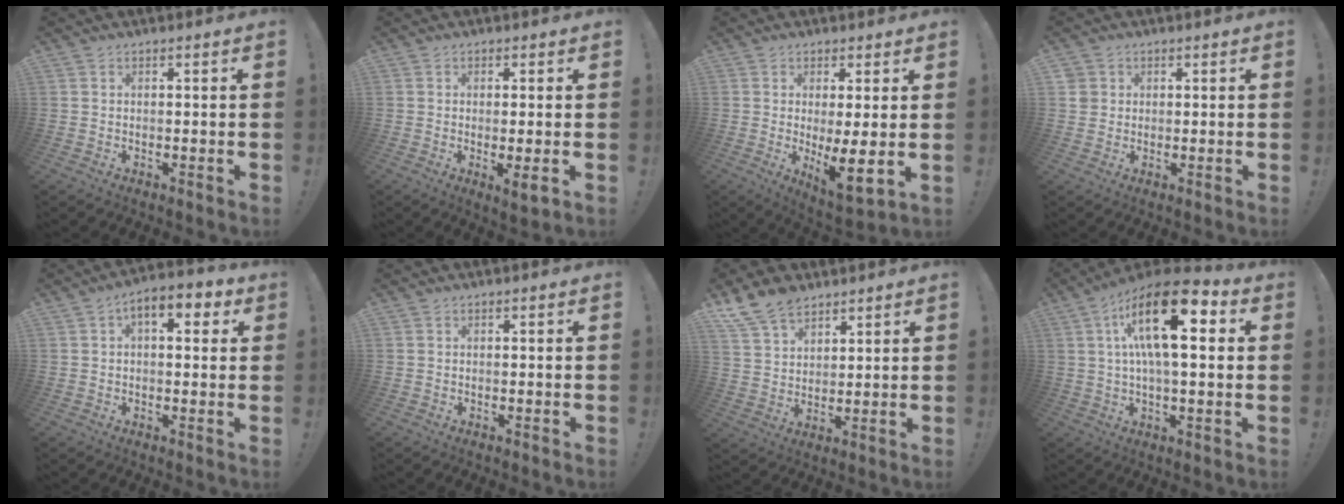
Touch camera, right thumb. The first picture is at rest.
{"total": 4.3, "force": [-0.3, 0.1, 4.3], "torque": [-0.057, -0.014, -0.001]}
{"total": 8.6, "force": [0.1, 1.8, 8.4], "torque": [-0.119, -0.032, 0.004]}
{"total": 2.8, "force": [1.0, 2.5, 0.6], "torque": [-0.015, 0.004, 0.019]}
{"total": 7.5, "force": [2.6, 3.8, 6.0], "torque": [-0.078, -0.007, 0.040]}
{"total": 0.0}
{"total": 10.7, "force": [8.2, 5.9, 3.6], "torque": [-0.070, -0.048, 0.163]}
{"total": 20.3, "force": [6.0, 7.4, 17.9], "torque": [-0.296, -0.019, 0.092]}